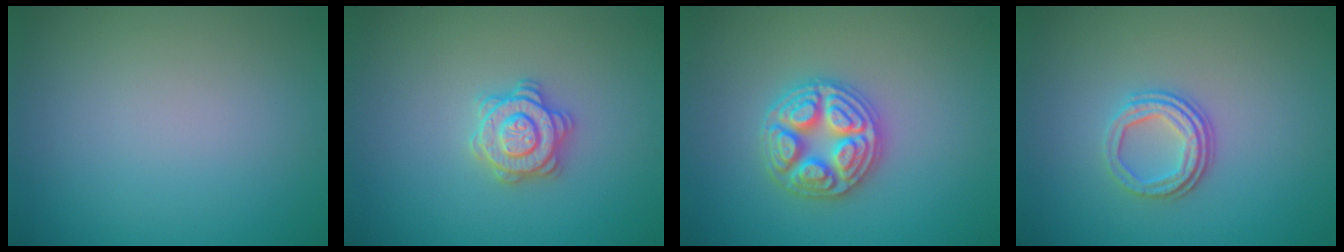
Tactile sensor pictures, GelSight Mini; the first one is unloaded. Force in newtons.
{"total": 2.9, "press": 2.8, "slide": 0.6}
{"total": 4.7, "press": 4.7, "slide": 0.5}
{"total": 3.0, "press": 2.4, "slide": 1.9}